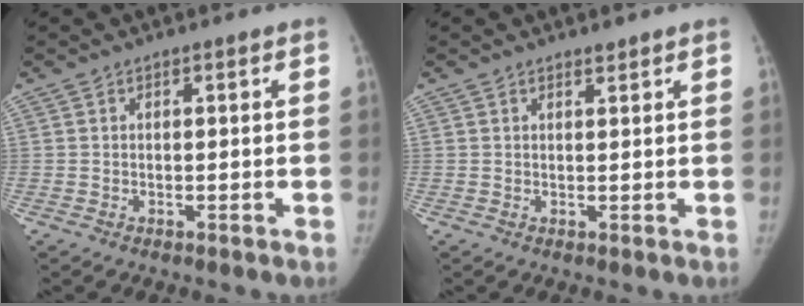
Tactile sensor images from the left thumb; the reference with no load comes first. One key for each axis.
{"total": 1.0, "fx": 0.9, "fy": 0.2, "fz": 0.3, "tx": -0.004, "ty": -0.008, "tz": 0.015}